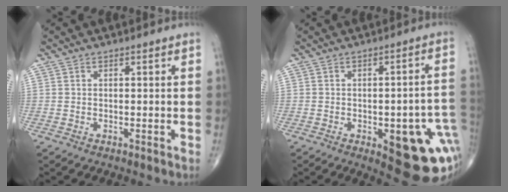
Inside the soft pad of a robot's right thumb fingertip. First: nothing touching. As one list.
[{"total": 17.5, "force": [-4.5, 6.5, 15.6], "torque": [-0.146, 0.020, -0.030]}]